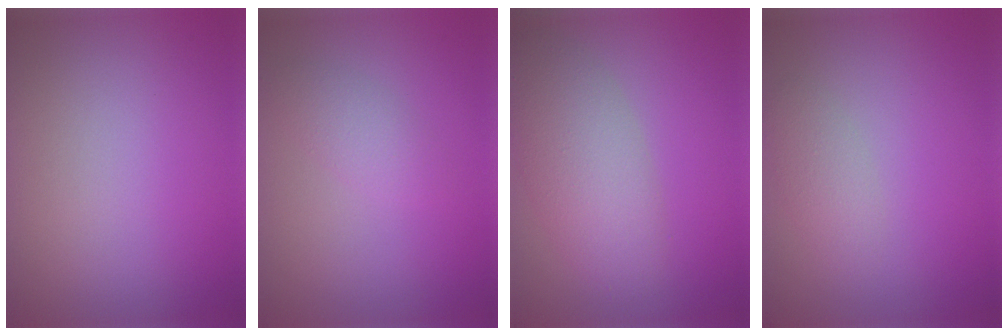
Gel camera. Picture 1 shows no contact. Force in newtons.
{"total": 1.7, "press": 1.7, "slide": 0.0}
{"total": 5.1, "press": 5.0, "slide": 0.4}
{"total": 1.7, "press": 1.7, "slide": 0.1}